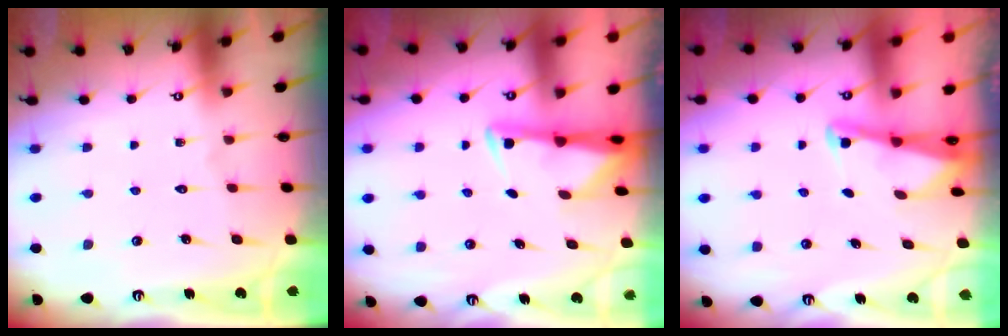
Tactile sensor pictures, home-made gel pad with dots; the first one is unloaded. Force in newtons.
{"total": 2.9, "press": 2.9, "slide": 0.6}
{"total": 2.3, "press": 2.2, "slide": 0.3}